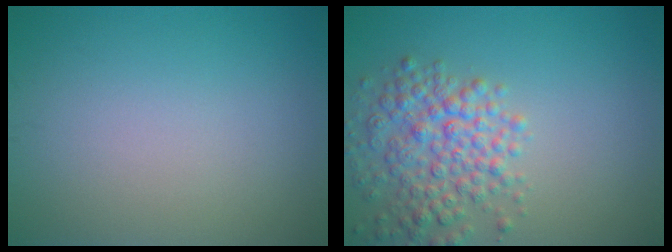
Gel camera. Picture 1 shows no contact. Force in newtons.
{"total": 5.0, "press": 5.0, "slide": 0.2}